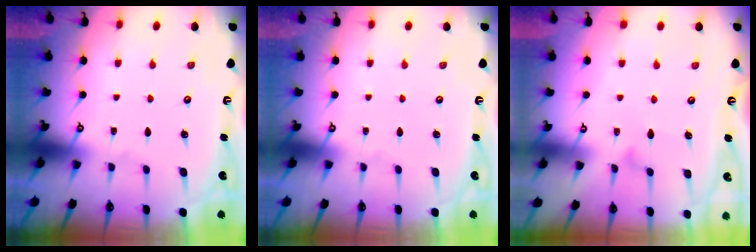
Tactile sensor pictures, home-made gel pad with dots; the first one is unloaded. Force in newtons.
{"total": 0.0}
{"total": 7.8, "press": 7.8, "slide": 0.4}